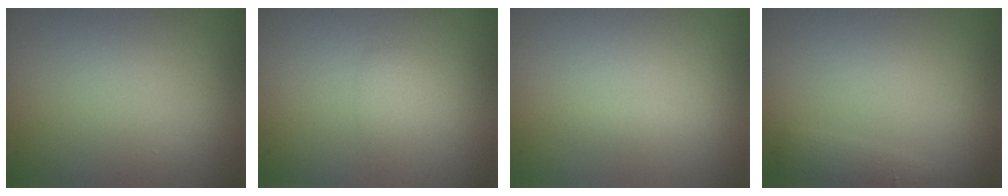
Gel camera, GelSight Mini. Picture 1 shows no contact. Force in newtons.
{"total": 1.2, "press": 1.2, "slide": 0.1}
{"total": 0.7, "press": 0.7, "slide": 0.0}
{"total": 1.2, "press": 1.2, "slide": 0.1}